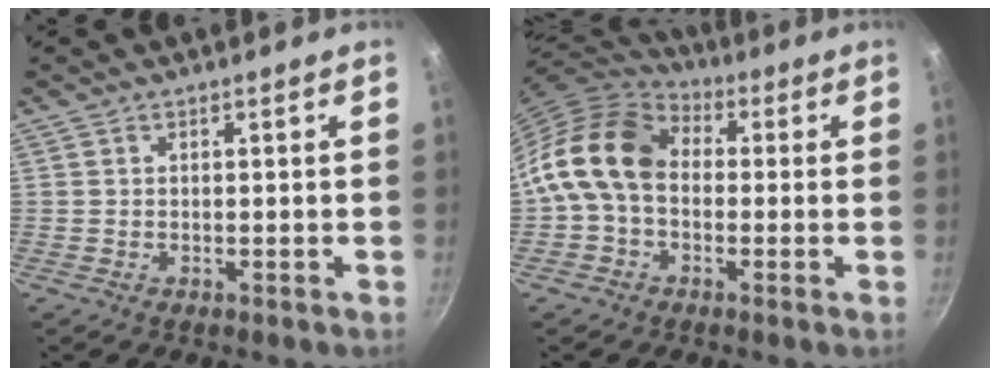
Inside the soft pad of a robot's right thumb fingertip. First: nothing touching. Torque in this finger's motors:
{"motor_torque": [1.41, 3.03, 1.00, -1.09, 0.31]}